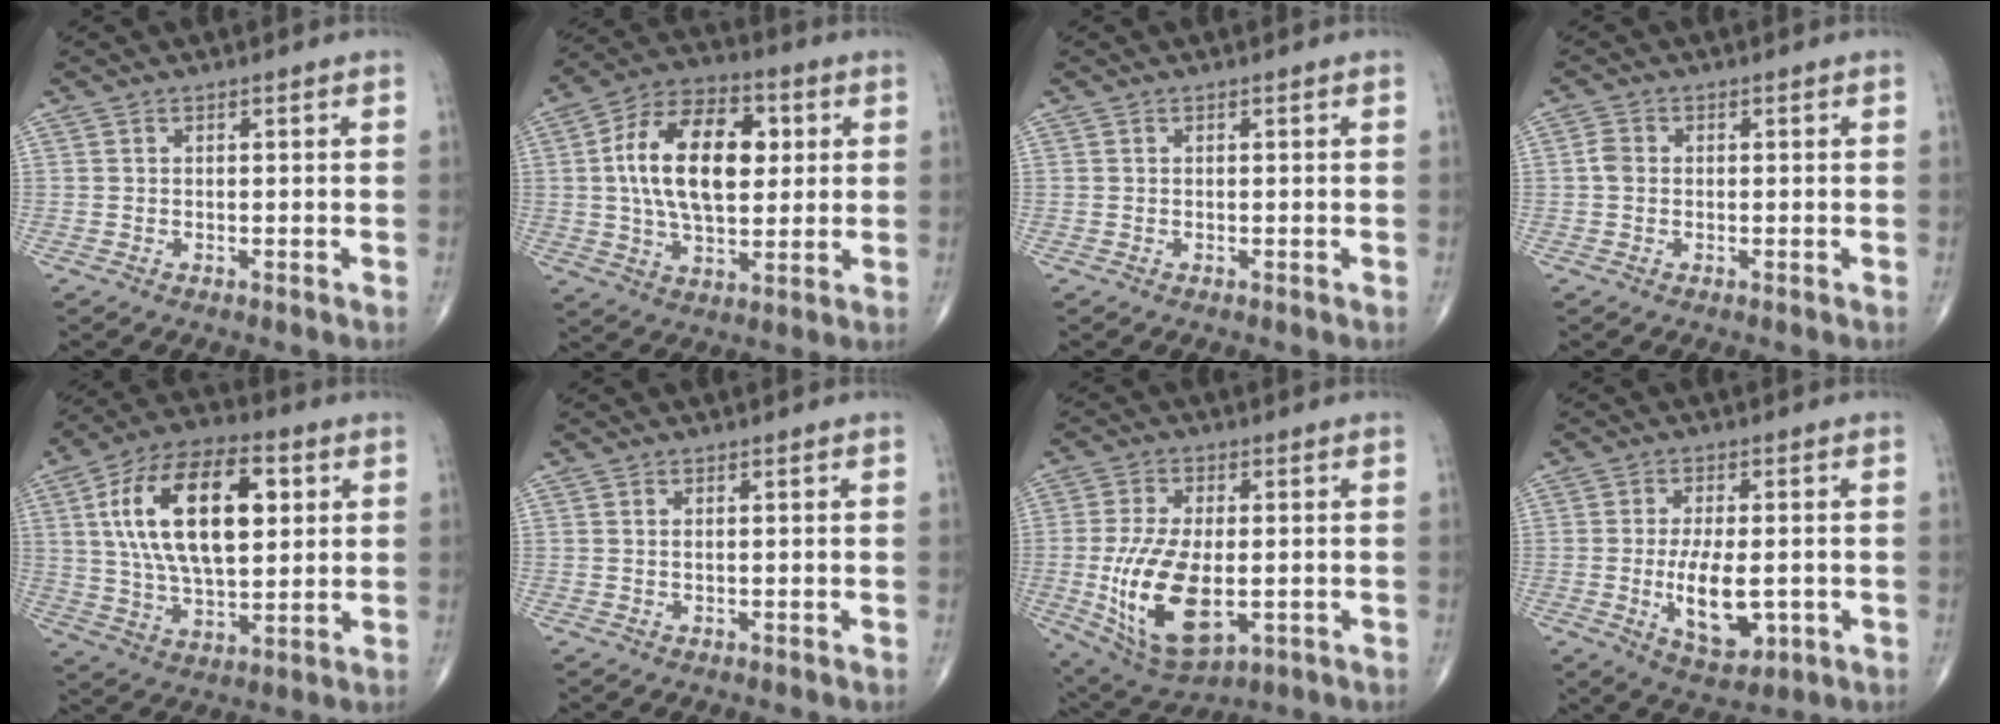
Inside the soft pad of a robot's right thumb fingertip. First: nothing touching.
{"total": 18.4, "force": [2.9, 10.4, 14.9], "torque": [-0.237, 0.012, 0.044]}
{"total": 0.0}
{"total": 2.1, "force": [-0.1, 1.7, 1.3], "torque": [-0.022, 0.004, -0.006]}
{"total": 21.5, "force": [5.1, 10.9, 17.9], "torque": [-0.300, 0.002, 0.084]}
{"total": 0.5, "force": [0.2, 0.2, 0.4], "torque": [-0.012, 0.001, 0.005]}
{"total": 16.4, "force": [-2.7, 8.3, 13.9], "torque": [-0.268, -0.014, -0.029]}
{"total": 10.4, "force": [-1.8, 4.9, 9.0], "torque": [-0.144, -0.011, -0.021]}